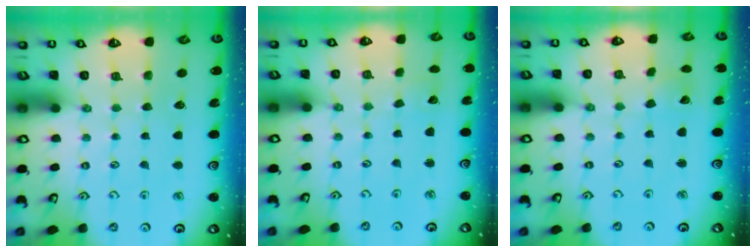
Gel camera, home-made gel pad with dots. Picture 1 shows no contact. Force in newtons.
{"total": 1.4, "press": 1.4, "slide": 0.1}
{"total": 2.9, "press": 2.9, "slide": 0.3}